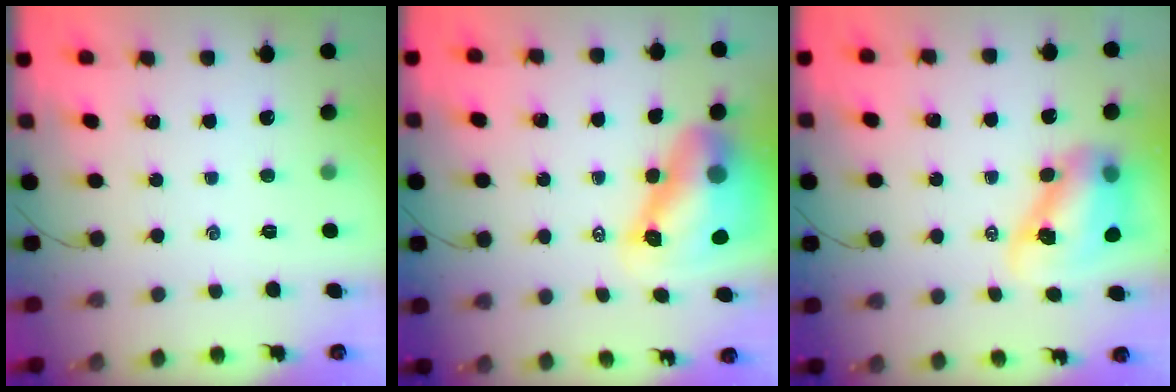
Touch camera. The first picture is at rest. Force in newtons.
{"total": 11.2, "press": 10.7, "slide": 3.5}
{"total": 9.5, "press": 9.0, "slide": 2.8}